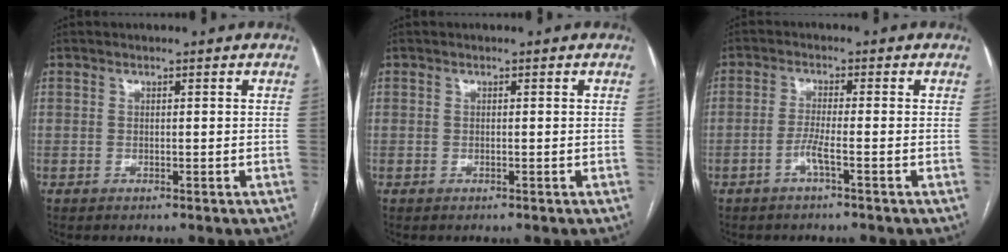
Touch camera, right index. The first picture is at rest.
{"total": 0.0}
{"total": 2.8, "force": [-1.4, -0.3, 2.4], "torque": [-0.047, -0.001, -0.031]}